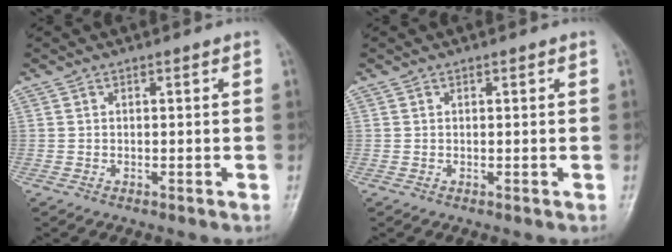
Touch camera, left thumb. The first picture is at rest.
{"total": 0.0}